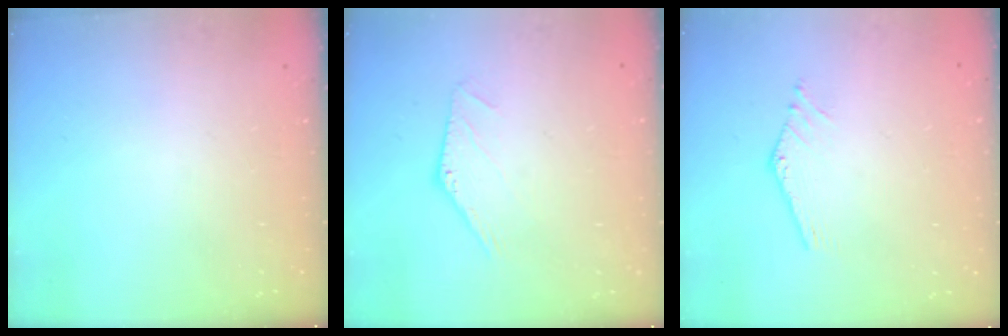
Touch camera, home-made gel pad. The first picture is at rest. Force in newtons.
{"total": 0.0}
{"total": 0.6, "press": 0.5, "slide": 0.2}